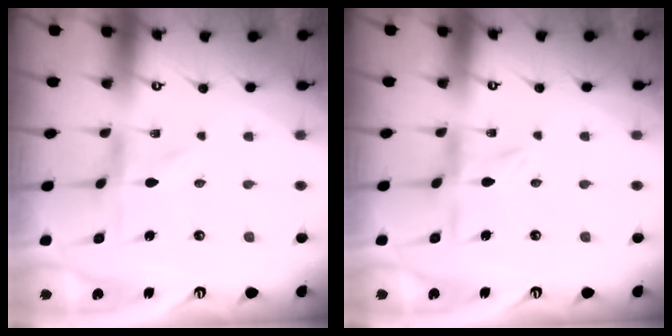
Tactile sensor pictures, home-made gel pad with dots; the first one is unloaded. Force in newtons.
{"total": 2.7, "press": 2.7, "slide": 0.4}